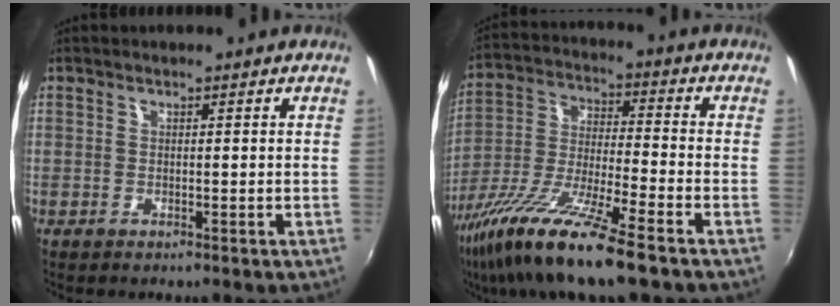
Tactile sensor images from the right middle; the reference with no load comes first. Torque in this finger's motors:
{"motor_torque": [1.13, -1.01, 0.80, 0.21]}